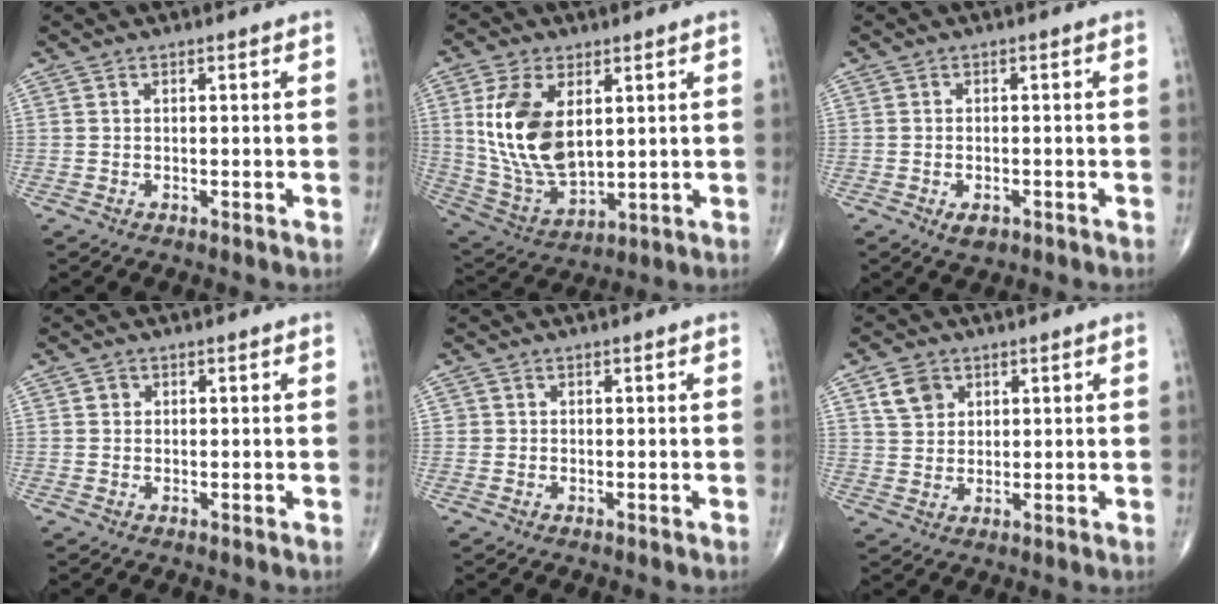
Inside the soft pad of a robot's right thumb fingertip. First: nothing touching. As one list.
[{"total": 15.8, "force": [3.6, 8.9, 12.6], "torque": [-0.234, -0.019, 0.085]}, {"total": 2.6, "force": [-1.3, 1.5, 1.8], "torque": [-0.026, 0.002, -0.017]}, {"total": 1.1, "force": [0.2, 1.0, 0.3], "torque": [0.001, 0.001, 0.002]}, {"total": 0.7, "force": [0.0, 0.7, 0.0], "torque": [0.007, 0.004, 0.000]}, {"total": 5.3, "force": [2.5, 4.1, 2.2], "torque": [-0.023, -0.008, 0.048]}]